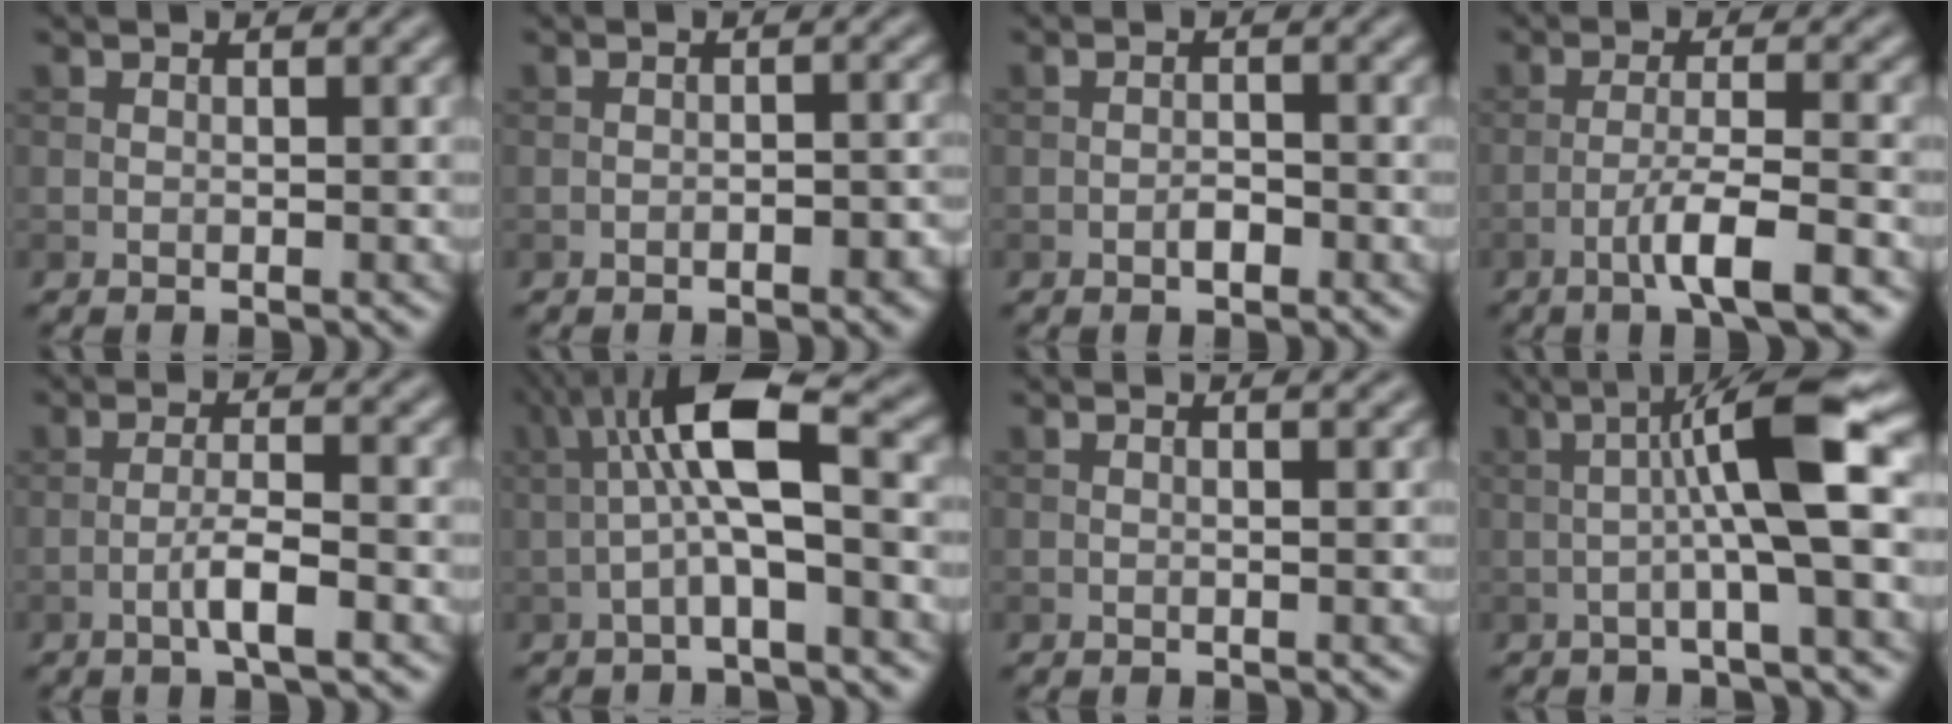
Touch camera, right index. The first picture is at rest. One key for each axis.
{"total": 2.4, "fx": -1.2, "fy": 0.8, "fz": 1.9, "tx": -0.032, "ty": 0.003, "tz": -0.017}
{"total": 1.3, "fx": -0.6, "fy": 0.5, "fz": 1.0, "tx": -0.018, "ty": 0.002, "tz": -0.013}
{"total": 5.1, "fx": -2.7, "fy": 0.6, "fz": 4.3, "tx": -0.073, "ty": 0.005, "tz": -0.050}
{"total": 3.1, "fx": -1.4, "fy": 0.4, "fz": 2.8, "tx": -0.051, "ty": 0.008, "tz": -0.030}
{"total": 7.3, "fx": 0.0, "fy": 1.6, "fz": 7.1, "tx": -0.129, "ty": 0.028, "tz": -0.013}
{"total": 1.6, "fx": 0.9, "fy": 0.7, "fz": 1.1, "tx": -0.010, "ty": 0.003, "tz": -0.006}
{"total": 7.7, "fx": 0.3, "fy": 0.9, "fz": 7.6, "tx": -0.121, "ty": 0.017, "tz": -0.001}